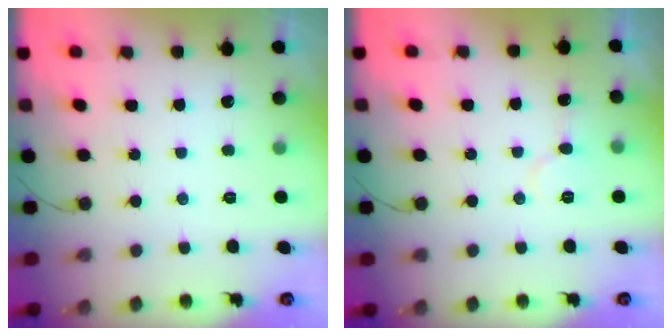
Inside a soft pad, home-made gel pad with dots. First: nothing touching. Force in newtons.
{"total": 5.7, "press": 5.7, "slide": 0.4}